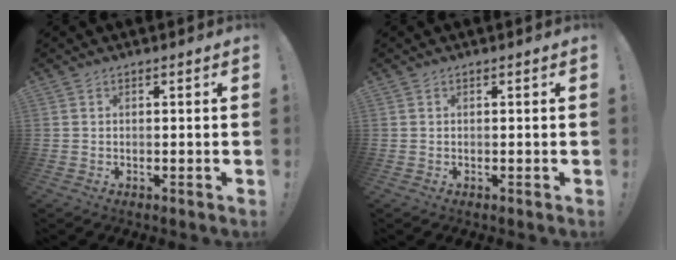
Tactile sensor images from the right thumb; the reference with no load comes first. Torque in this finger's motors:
{"motor_torque": [-0.01, 0.01, -0.01, -0.01, 0.00]}